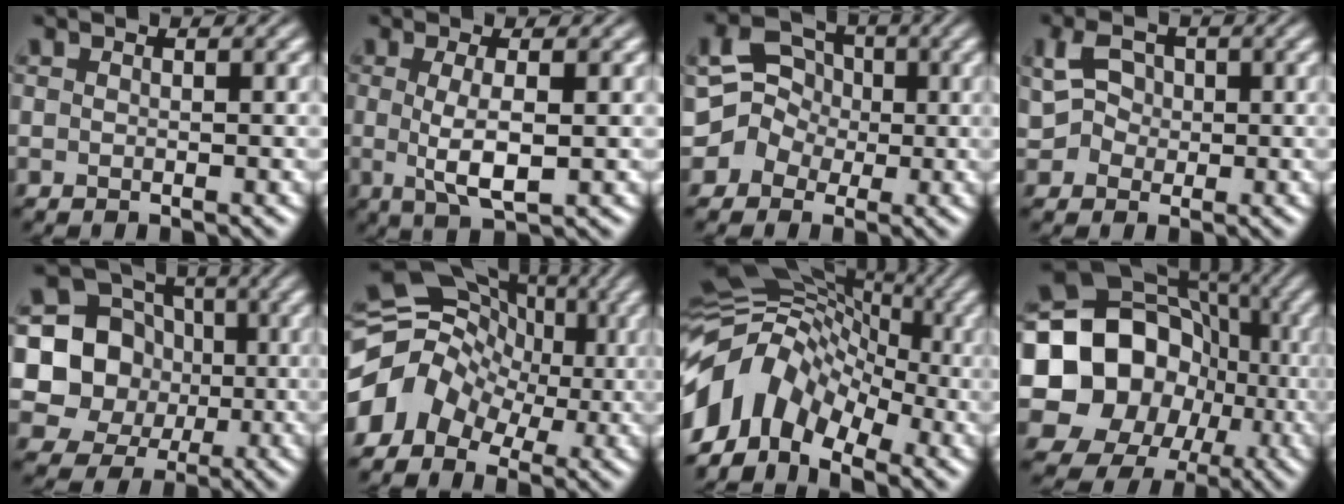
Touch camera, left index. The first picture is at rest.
{"total": 3.4, "force": [0.2, 0.7, 3.3], "torque": [-0.069, -0.003, 0.005]}
{"total": 3.4, "force": [-0.3, 3.2, 1.0], "torque": [-0.007, 0.015, -0.018]}
{"total": 2.7, "force": [0.5, 2.4, 1.2], "torque": [-0.021, 0.008, 0.004]}
{"total": 8.9, "force": [0.9, 8.3, 3.1], "torque": [-0.053, 0.017, -0.011]}
{"total": 6.8, "force": [-1.2, 5.9, 3.3], "torque": [-0.045, 0.016, -0.043]}
{"total": 9.6, "force": [-3.2, 7.0, 5.7], "torque": [-0.106, 0.024, -0.079]}
{"total": 19.3, "force": [-2.3, 17.6, 7.8], "torque": [-0.152, -0.001, -0.075]}